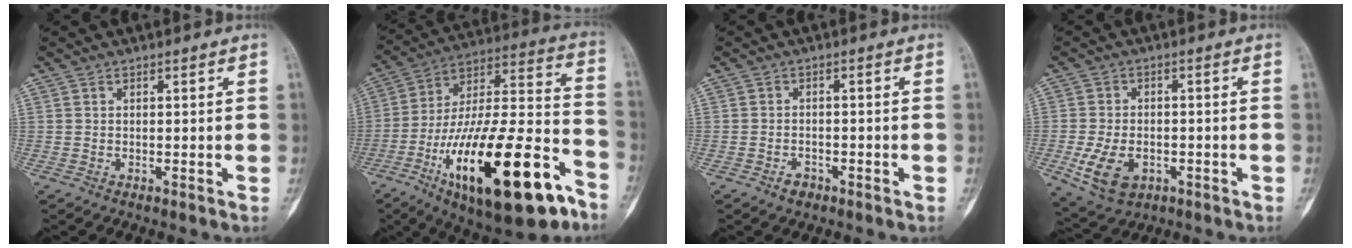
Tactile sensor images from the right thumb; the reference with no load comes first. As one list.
[{"total": 31.9, "force": [-15.3, 11.0, 25.7], "torque": [-0.416, 0.069, -0.244]}, {"total": 2.0, "force": [-1.4, 1.3, 0.8], "torque": [-0.009, 0.010, -0.019]}, {"total": 8.9, "force": [-2.9, 5.9, 6.0], "torque": [-0.109, 0.004, -0.040]}]